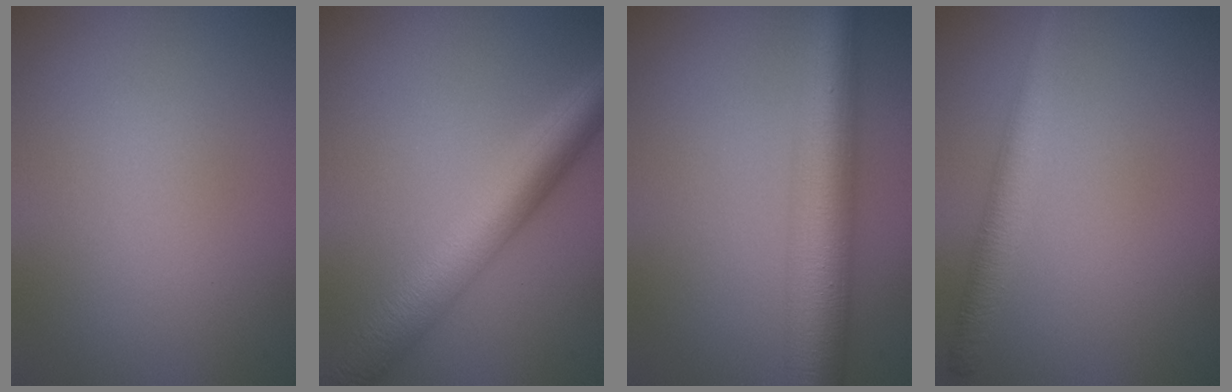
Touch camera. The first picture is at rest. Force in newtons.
{"total": 6.5, "press": 6.5, "slide": 0.1}
{"total": 8.1, "press": 8.1, "slide": 0.2}
{"total": 2.8, "press": 2.8, "slide": 0.2}